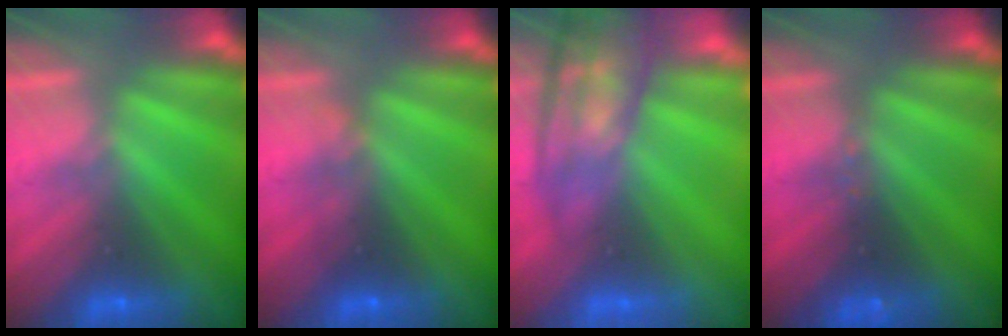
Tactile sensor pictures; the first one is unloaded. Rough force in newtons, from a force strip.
{"total": 2.3}
{"total": 7.7}
{"total": 2.4}